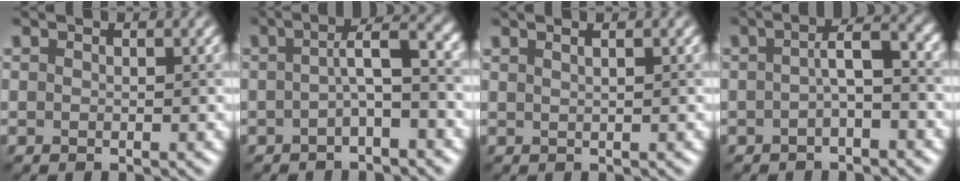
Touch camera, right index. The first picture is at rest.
{"total": 4.0, "force": [-0.3, 0.9, 3.8], "torque": [-0.063, 0.017, -0.013]}
{"total": 3.4, "force": [1.9, 1.7, 2.3], "torque": [-0.006, 0.024, -0.004]}
{"total": 3.3, "force": [-0.3, 0.8, 3.2], "torque": [-0.052, 0.012, -0.009]}